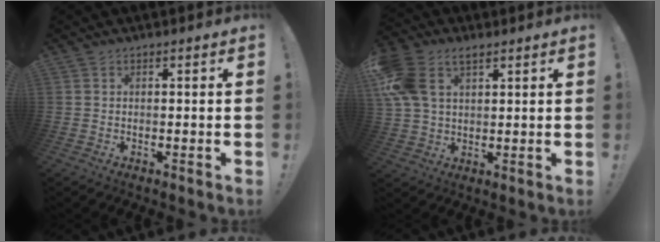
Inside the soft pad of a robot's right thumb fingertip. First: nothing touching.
{"total": 10.9, "force": [5.1, 6.8, 6.7], "torque": [-0.133, -0.009, 0.102]}